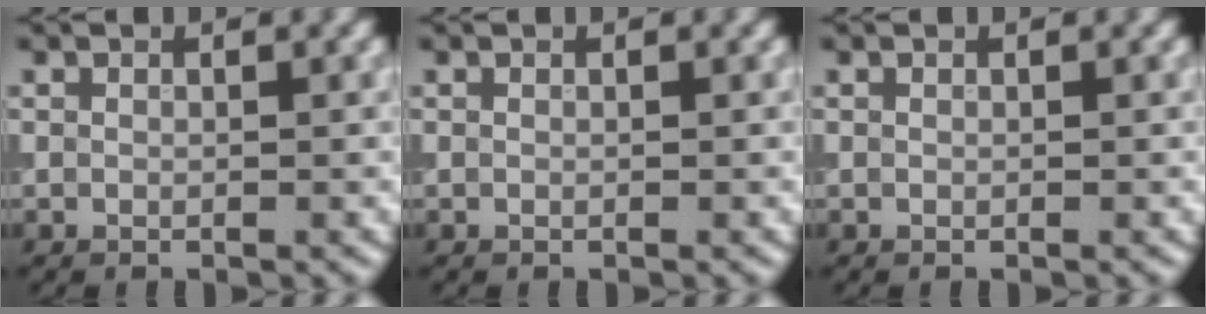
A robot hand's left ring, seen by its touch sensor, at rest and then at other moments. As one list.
[{"total": 0.0}, {"total": 0.0}]